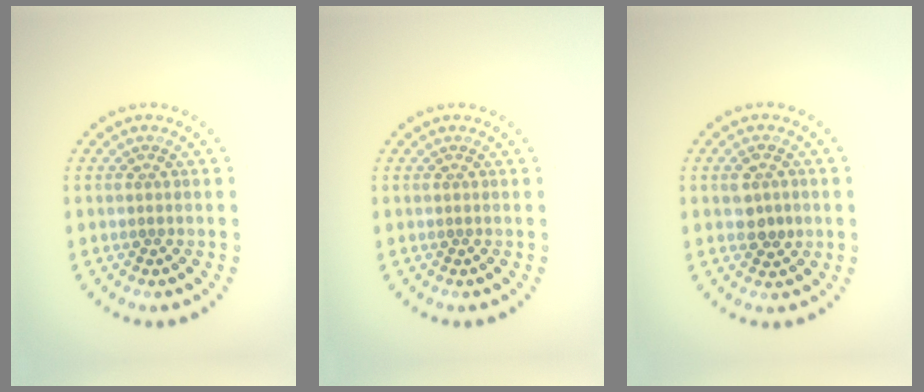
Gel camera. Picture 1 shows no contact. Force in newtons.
{"total": 0.0}
{"total": 2.2, "press": 2.2, "slide": 0.2}